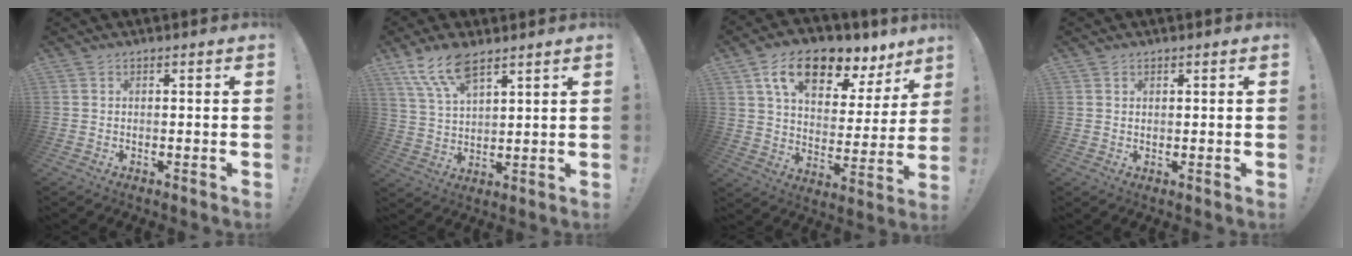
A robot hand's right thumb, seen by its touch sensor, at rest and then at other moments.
{"total": 10.4, "force": [7.4, 3.9, 6.2], "torque": [-0.128, -0.029, 0.141]}
{"total": 16.2, "force": [9.8, 8.2, 10.1], "torque": [-0.165, -0.049, 0.170]}
{"total": 0.8, "force": [0.5, 0.5, 0.2], "torque": [-0.003, 0.000, 0.011]}